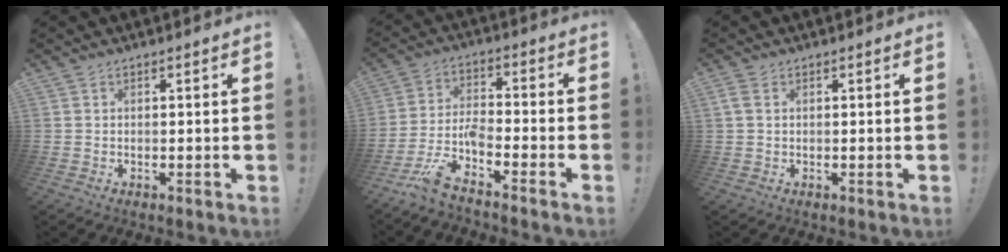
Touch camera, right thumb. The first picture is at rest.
{"total": 9.3, "force": [-7.6, 2.4, 4.9], "torque": [-0.112, 0.025, -0.148]}
{"total": 1.9, "force": [0.7, 1.1, 1.3], "torque": [-0.032, 0.006, 0.014]}